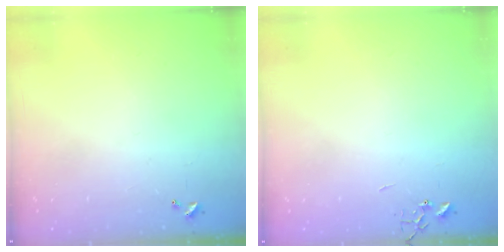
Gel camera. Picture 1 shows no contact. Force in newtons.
{"total": 0.0}